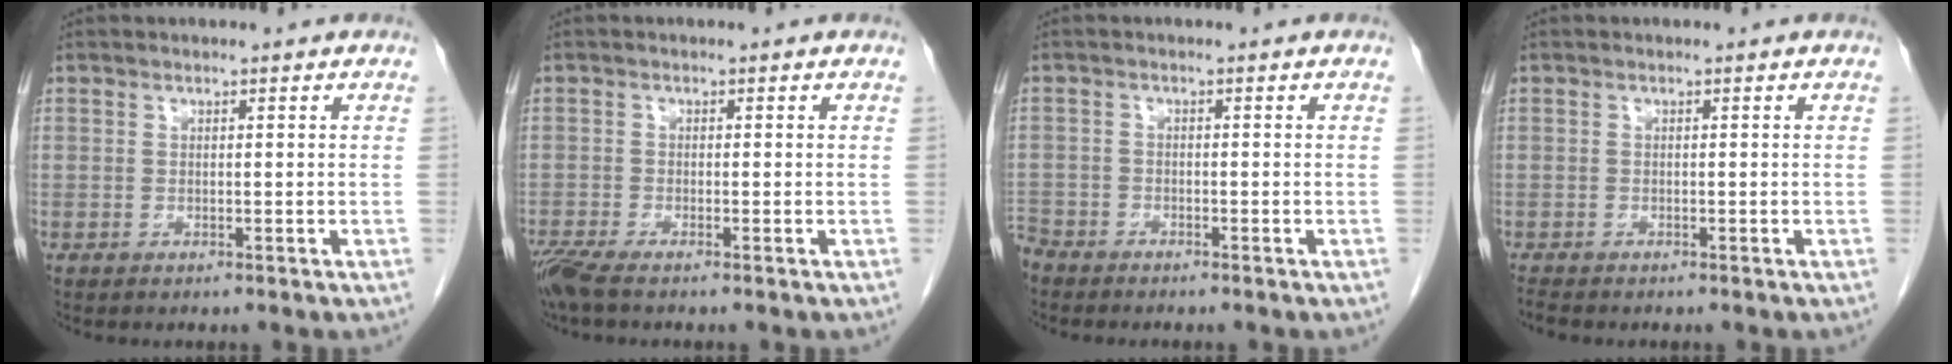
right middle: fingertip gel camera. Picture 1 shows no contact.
{"total": 3.6, "force": [-2.9, 0.4, 2.2], "torque": [-0.048, -0.010, -0.057]}
{"total": 3.6, "force": [-3.4, 1.1, 0.4], "torque": [-0.005, -0.006, -0.066]}
{"total": 0.9, "force": [-0.9, 0.1, 0.2], "torque": [-0.011, -0.005, -0.018]}